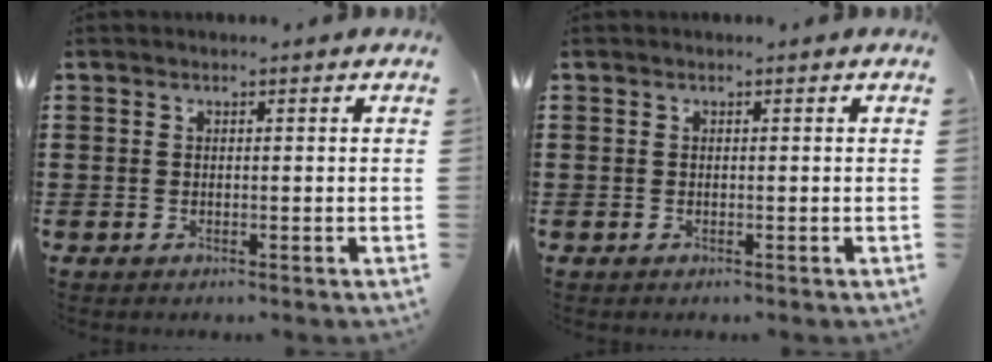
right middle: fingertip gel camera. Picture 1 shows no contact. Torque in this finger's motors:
{"motor_torque": [0.65, 0.36, 0.12, 0.05]}